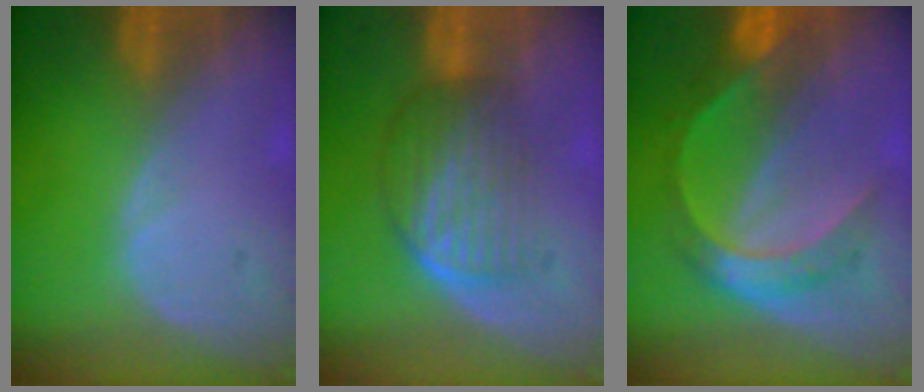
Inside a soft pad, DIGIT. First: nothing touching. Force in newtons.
{"total": 7.2, "press": 6.1, "slide": 4.0}
{"total": 6.7, "press": 6.6, "slide": 0.4}